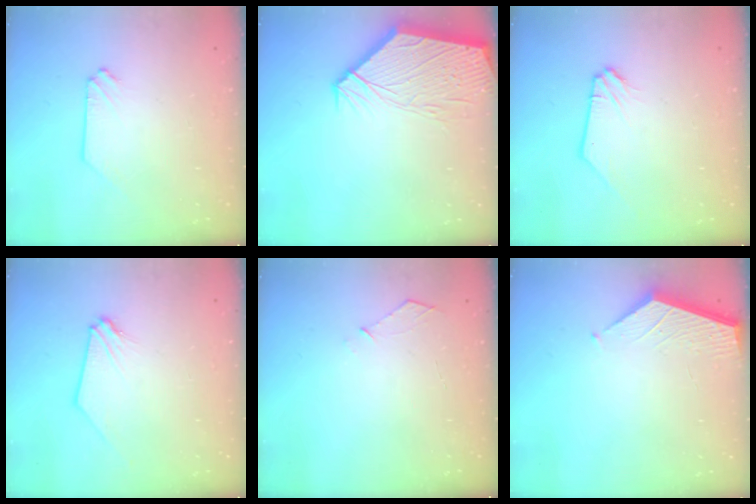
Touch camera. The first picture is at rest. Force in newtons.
{"total": 13.0, "press": 12.9, "slide": 1.9}
{"total": 1.0, "press": 1.0, "slide": 0.1}
{"total": 0.0}
{"total": 3.8, "press": 3.7, "slide": 0.4}
{"total": 2.4, "press": 2.4, "slide": 0.2}